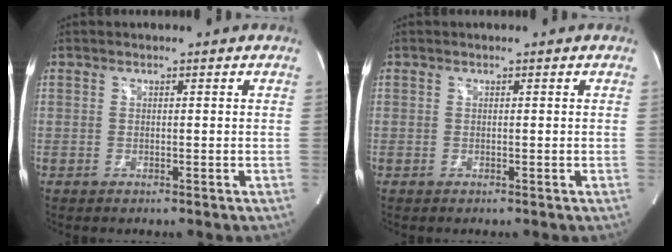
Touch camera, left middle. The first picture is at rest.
{"total": 0.0}